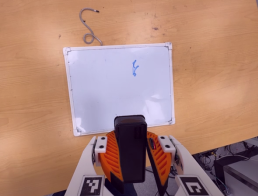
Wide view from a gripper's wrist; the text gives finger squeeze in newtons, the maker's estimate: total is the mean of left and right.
{"total": 10.2, "left": 10.2, "right": 10.2}